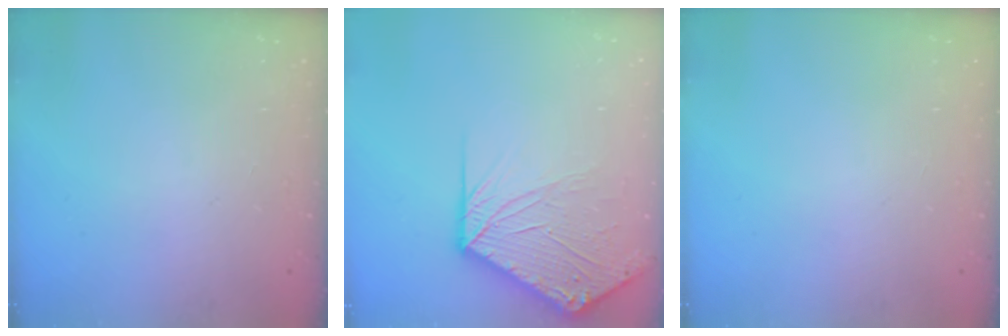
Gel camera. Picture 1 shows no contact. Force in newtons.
{"total": 11.6, "press": 11.4, "slide": 1.7}
{"total": 0.0}